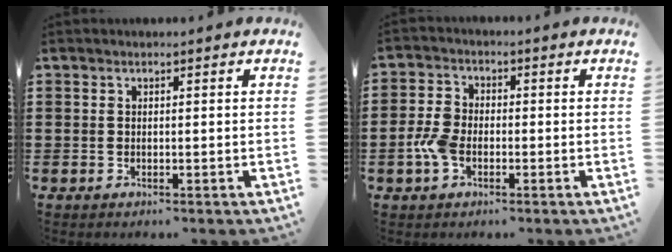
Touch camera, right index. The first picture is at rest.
{"total": 4.8, "force": [-1.6, 3.0, 3.4], "torque": [-0.088, -0.001, -0.035]}